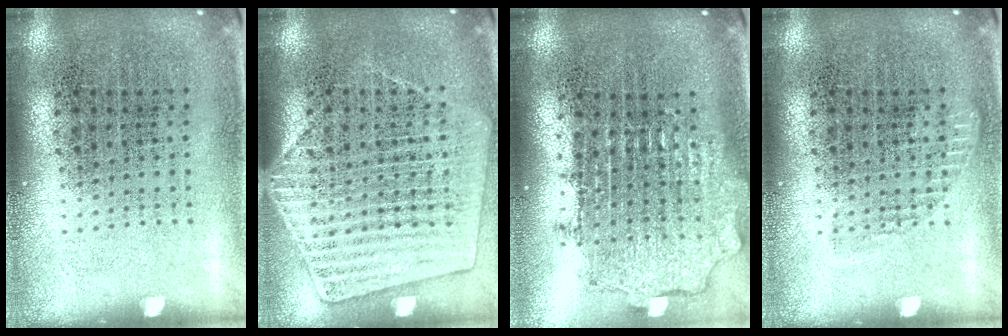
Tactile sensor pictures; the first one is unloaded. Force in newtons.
{"total": 1.3, "press": 1.2, "slide": 0.5}
{"total": 1.9, "press": 1.5, "slide": 1.2}
{"total": 0.7, "press": 0.7, "slide": 0.3}